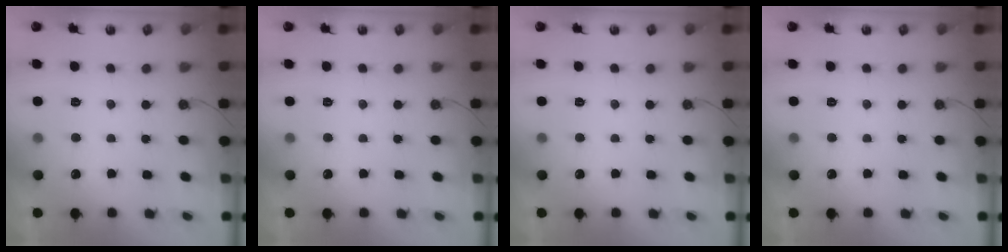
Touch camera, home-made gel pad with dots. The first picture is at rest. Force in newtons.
{"total": 0.0}
{"total": 0.0}
{"total": 0.0}